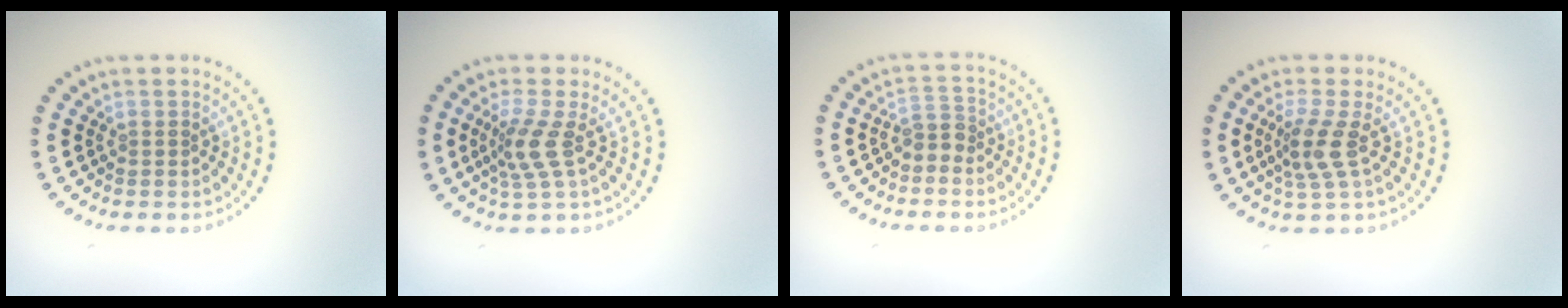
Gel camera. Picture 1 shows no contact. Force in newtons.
{"total": 3.0, "press": 2.2, "slide": 2.0}
{"total": 1.9, "press": 1.5, "slide": 1.2}
{"total": 2.9, "press": 2.2, "slide": 1.8}